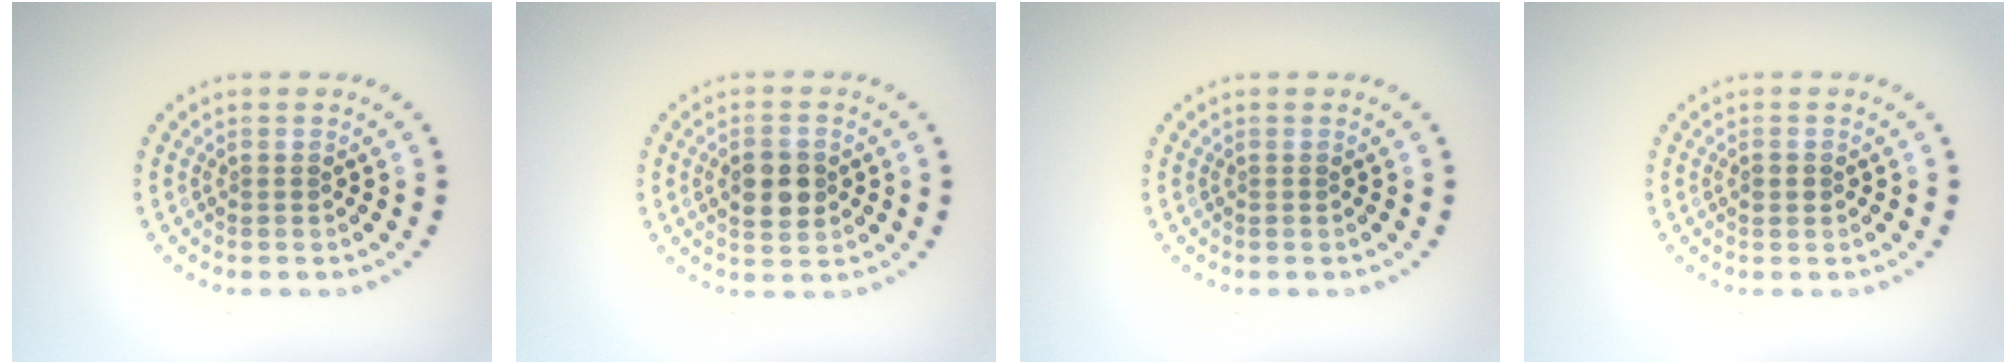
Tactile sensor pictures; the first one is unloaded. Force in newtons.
{"total": 3.7, "press": 3.7, "slide": 0.1}
{"total": 0.0}
{"total": 1.2, "press": 1.2, "slide": 0.0}